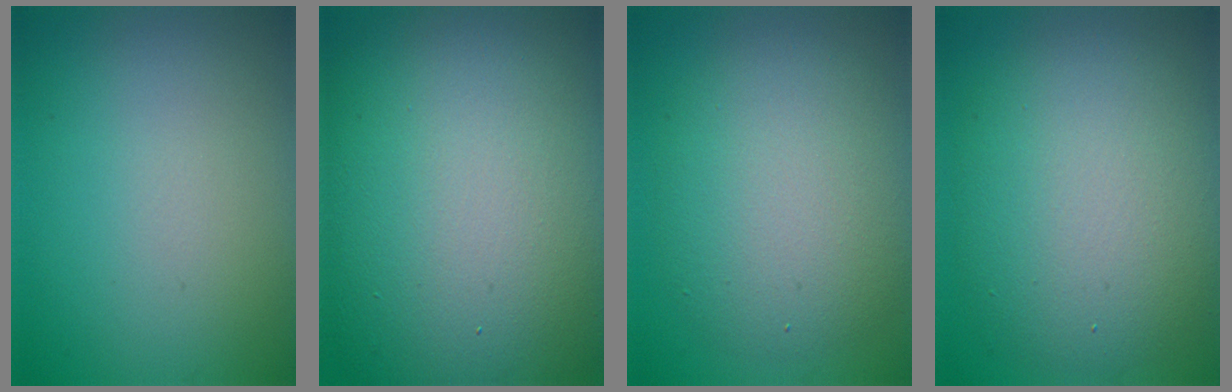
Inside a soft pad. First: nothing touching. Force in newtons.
{"total": 19.6, "press": 19.6, "slide": 0.7}
{"total": 6.6, "press": 6.6, "slide": 0.5}
{"total": 9.4, "press": 9.3, "slide": 1.0}